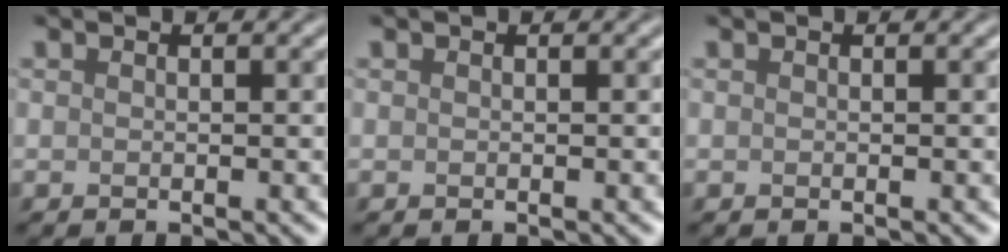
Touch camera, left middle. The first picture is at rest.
{"total": 0.0}
{"total": 0.0}